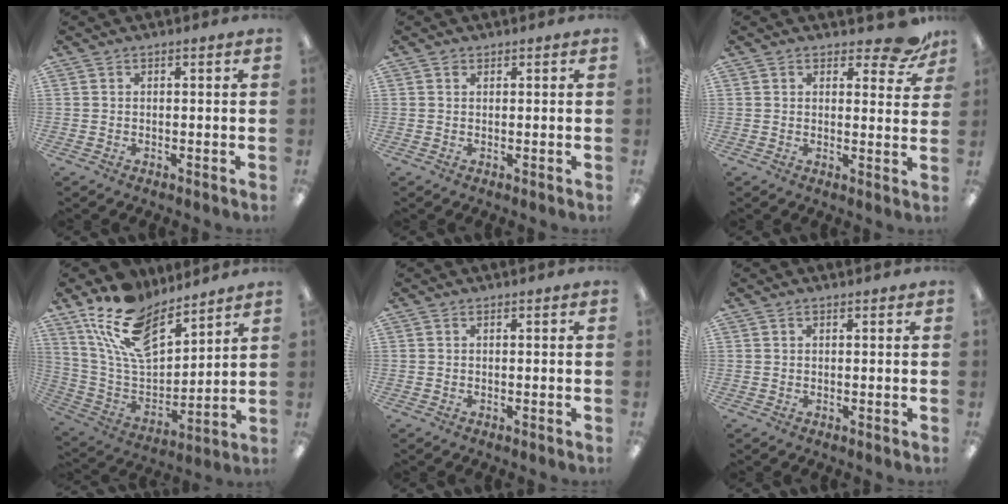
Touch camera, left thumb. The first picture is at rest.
{"total": 0.7, "force": [0.5, 0.4, 0.2], "torque": [-0.005, 0.002, 0.010]}
{"total": 6.8, "force": [5.2, 2.7, 3.5], "torque": [-0.032, -0.029, 0.086]}
{"total": 18.2, "force": [13.0, 8.5, 9.5], "torque": [-0.198, -0.064, 0.241]}
{"total": 0.0}
{"total": 0.5, "force": [0.4, 0.3, 0.3], "torque": [-0.005, 0.003, 0.007]}